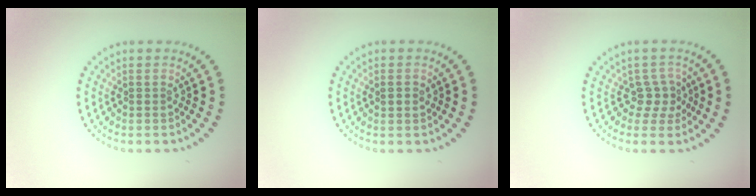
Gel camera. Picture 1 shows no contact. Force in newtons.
{"total": 1.0, "press": 1.0, "slide": 0.2}
{"total": 2.0, "press": 1.5, "slide": 1.3}